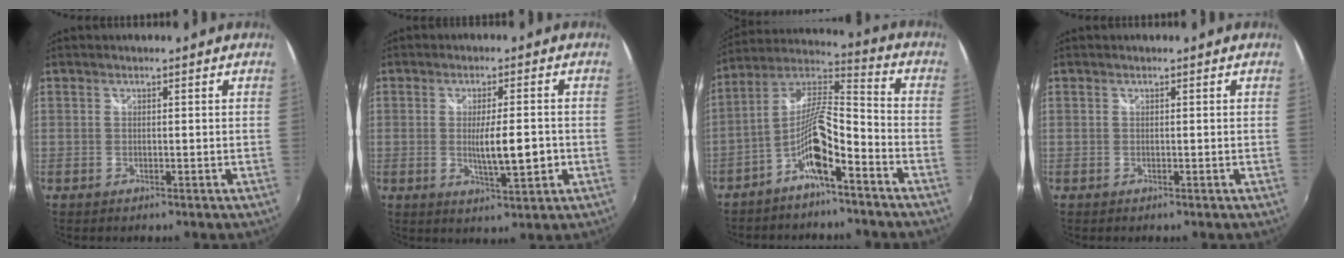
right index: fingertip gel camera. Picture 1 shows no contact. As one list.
[{"total": 6.9, "force": [-1.0, 1.1, 6.8], "torque": [-0.112, -0.011, -0.008]}, {"total": 10.3, "force": [-5.8, 1.7, 8.4], "torque": [-0.176, 0.015, -0.104]}, {"total": 0.0}]